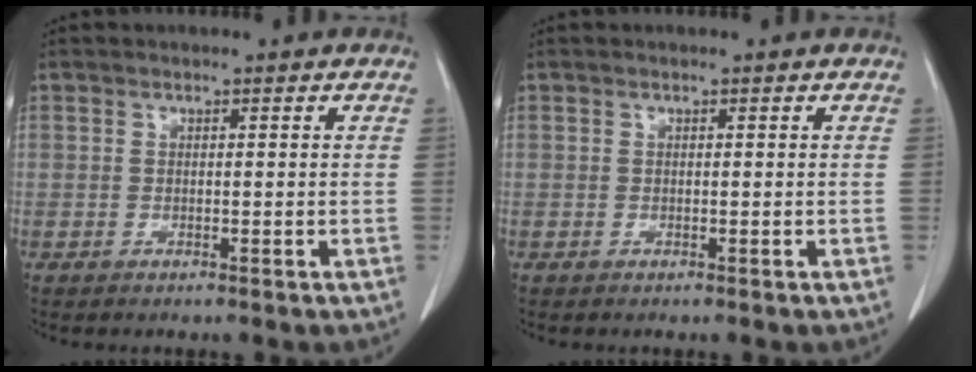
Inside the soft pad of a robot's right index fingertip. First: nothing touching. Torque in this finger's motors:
{"motor_torque": [-0.06, 0.05, -0.01, 0.00]}